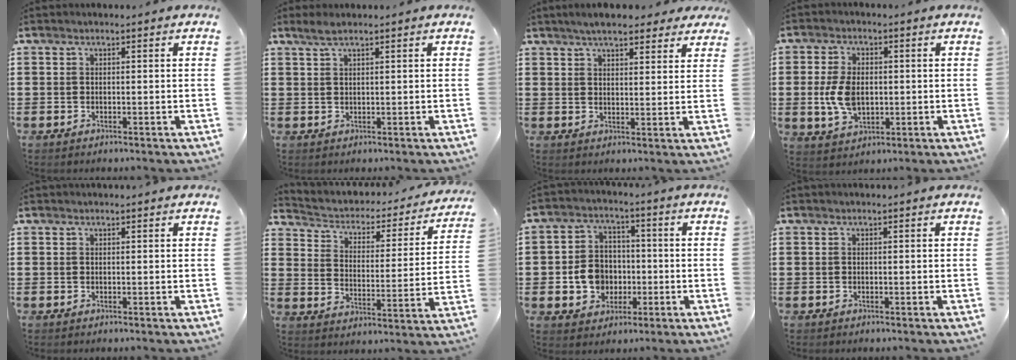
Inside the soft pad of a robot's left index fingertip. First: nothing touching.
{"total": 1.8, "force": [1.2, 0.0, 1.3], "torque": [-0.027, 0.001, 0.022]}
{"total": 5.3, "force": [4.5, 1.2, 2.5], "torque": [-0.059, -0.002, 0.083]}
{"total": 6.7, "force": [0.0, 4.2, 5.2], "torque": [-0.129, 0.001, -0.007]}
{"total": 0.0}
{"total": 2.1, "force": [1.5, 1.3, 0.8], "torque": [-0.031, -0.020, 0.015]}
{"total": 7.0, "force": [-1.2, 6.2, 3.1], "torque": [-0.085, 0.014, -0.023]}
{"total": 0.0}